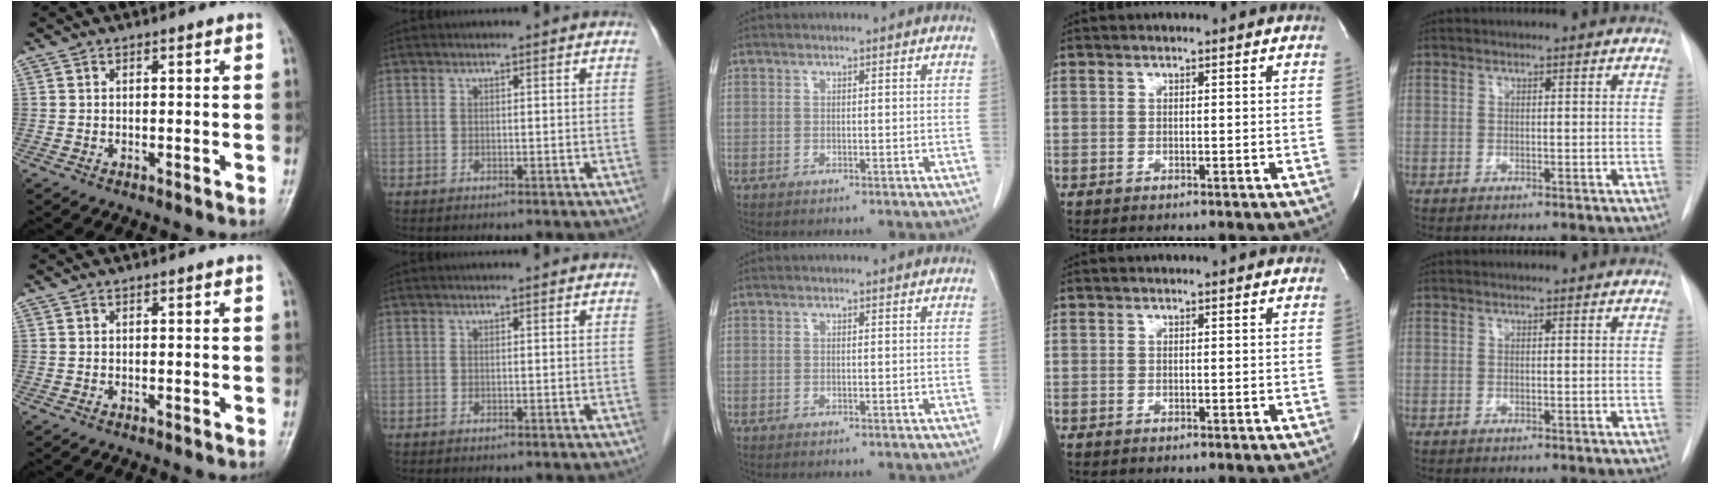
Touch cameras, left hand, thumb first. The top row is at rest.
{}